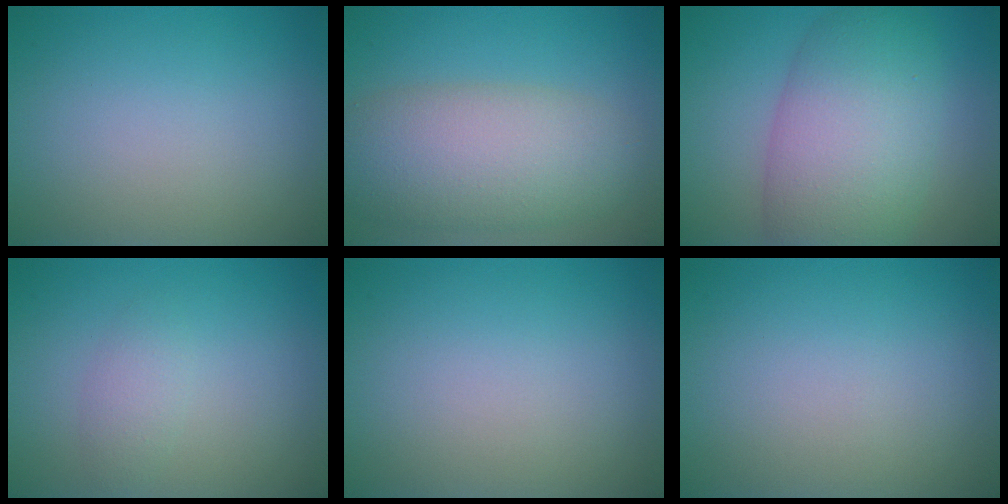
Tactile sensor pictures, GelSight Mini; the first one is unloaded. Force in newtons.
{"total": 8.0, "press": 8.0, "slide": 0.5}
{"total": 9.5, "press": 9.5, "slide": 0.5}
{"total": 1.6, "press": 1.6, "slide": 0.1}
{"total": 0.0}
{"total": 0.0}